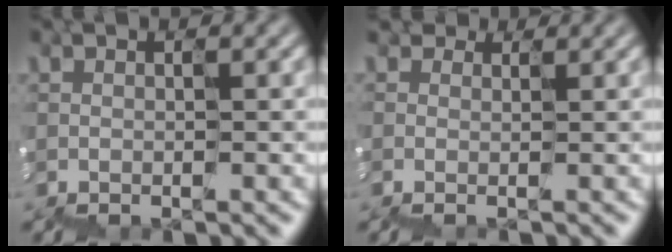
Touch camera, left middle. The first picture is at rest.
{"total": 2.9, "force": [2.1, 1.7, 1.0], "torque": [-0.021, 0.019, 0.035]}